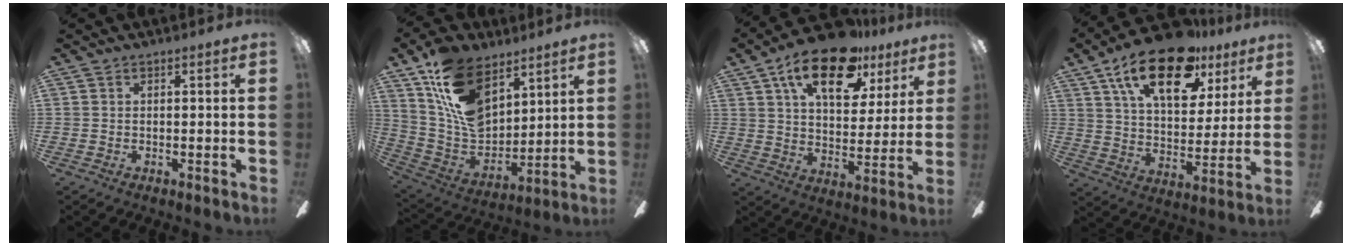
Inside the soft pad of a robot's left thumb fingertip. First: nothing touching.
{"total": 18.1, "force": [9.6, 11.0, 10.7], "torque": [-0.211, -0.041, 0.184]}
{"total": 19.9, "force": [11.7, 9.3, 13.1], "torque": [-0.212, -0.045, 0.197]}
{"total": 22.3, "force": [13.1, 10.4, 14.7], "torque": [-0.234, -0.060, 0.224]}